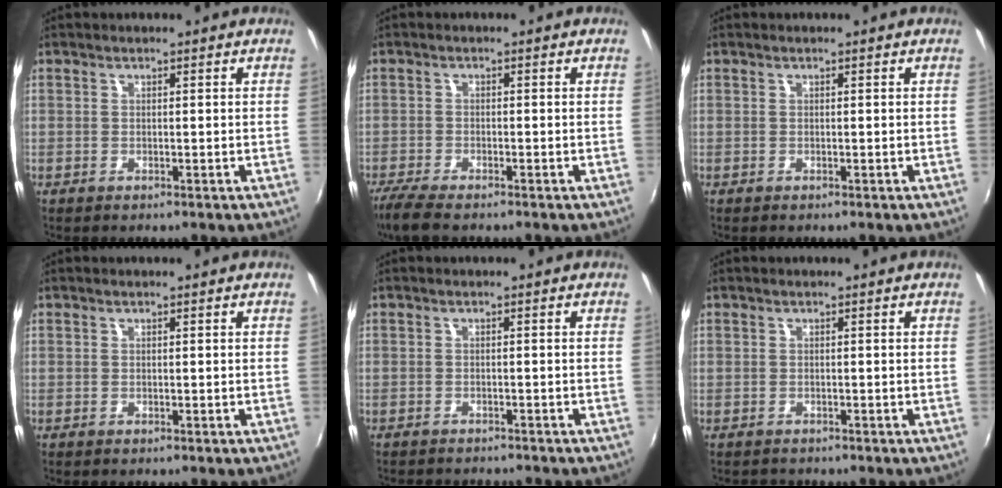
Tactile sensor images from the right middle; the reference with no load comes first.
{"total": 5.9, "force": [-4.8, 1.2, 3.4], "torque": [-0.092, -0.025, -0.090]}
{"total": 0.0}
{"total": 0.0}
{"total": 4.5, "force": [-4.2, 0.8, 1.3], "torque": [-0.036, -0.014, -0.063]}
{"total": 1.3, "force": [-1.0, 0.7, -0.2], "torque": [-0.001, 0.001, -0.018]}